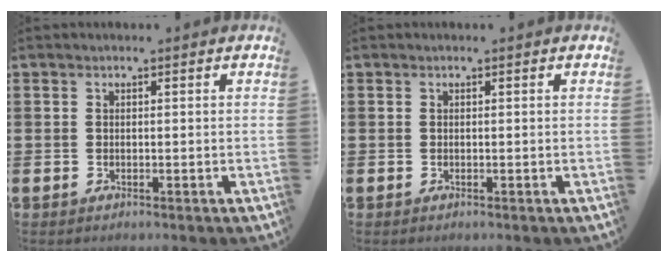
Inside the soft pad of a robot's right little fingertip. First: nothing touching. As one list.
[{"total": 0.0}]